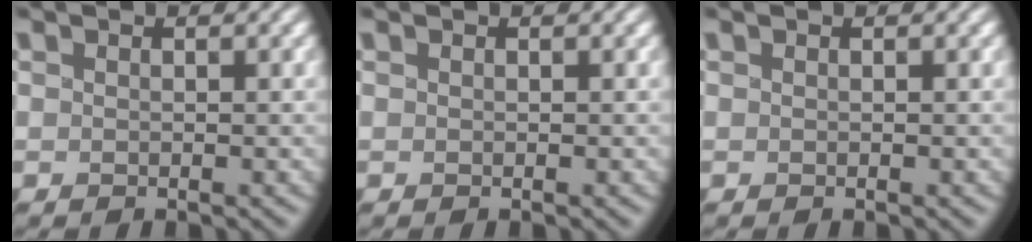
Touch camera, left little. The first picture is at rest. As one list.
[{"total": 0.0}, {"total": 0.0}]